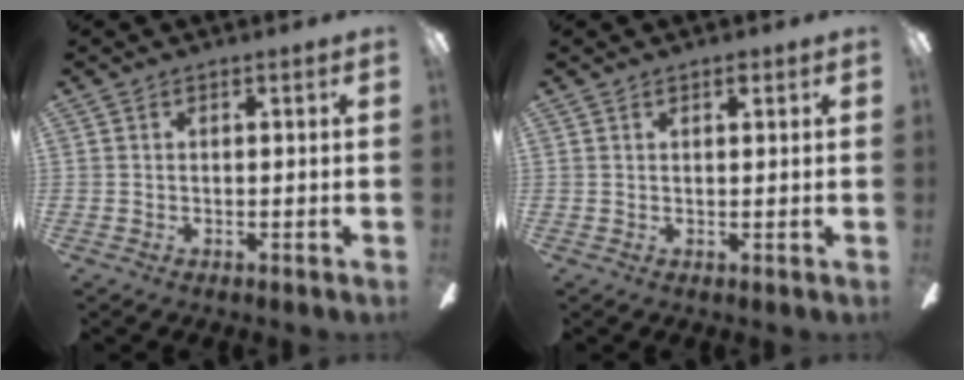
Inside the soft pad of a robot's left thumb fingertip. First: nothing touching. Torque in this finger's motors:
{"motor_torque": [-0.17, -0.08, -0.03, -0.08, 0.03]}